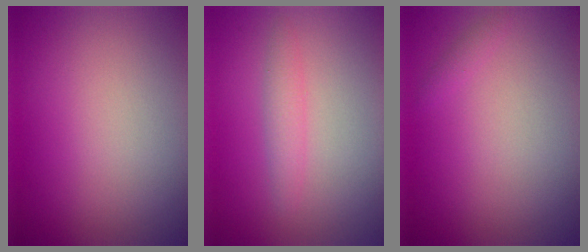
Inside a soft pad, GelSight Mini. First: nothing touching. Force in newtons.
{"total": 1.6, "press": 1.6, "slide": 0.1}
{"total": 0.6, "press": 0.6, "slide": 0.0}